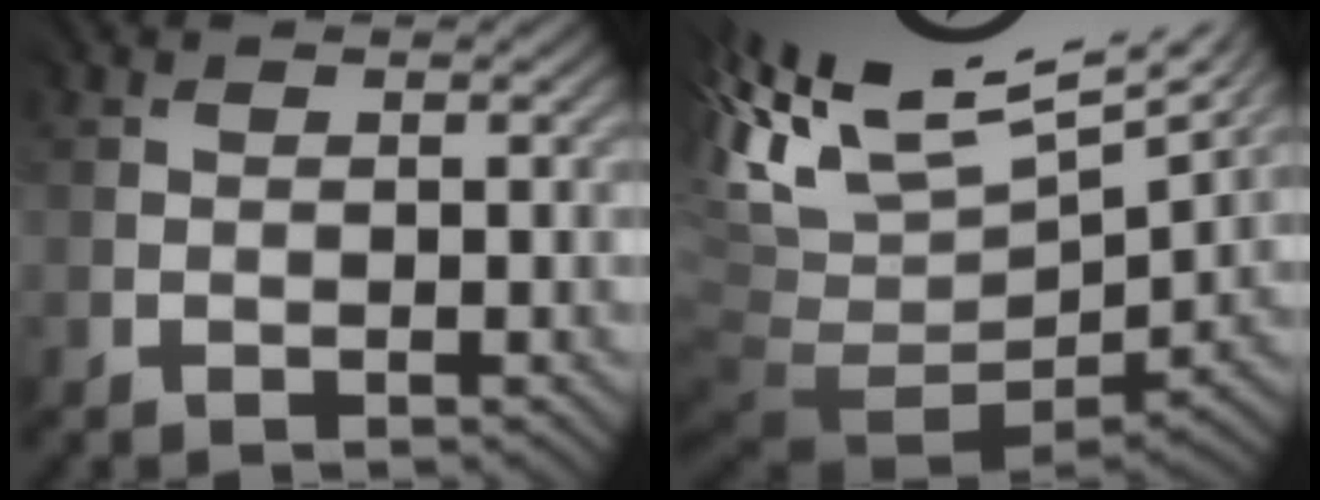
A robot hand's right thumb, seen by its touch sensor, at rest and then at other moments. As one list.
[{"total": 12.5, "force": [4.0, 6.8, 9.7], "torque": [-0.191, -0.002, 0.127]}]